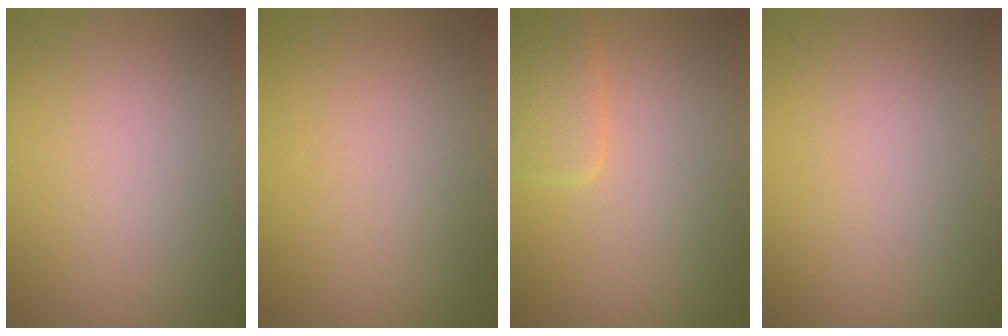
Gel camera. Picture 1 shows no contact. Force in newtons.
{"total": 0.0}
{"total": 2.6, "press": 2.5, "slide": 0.3}
{"total": 0.0}